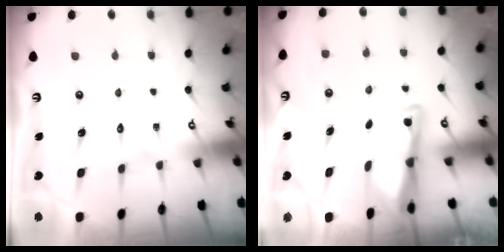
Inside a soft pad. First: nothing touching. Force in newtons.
{"total": 3.1, "press": 3.1, "slide": 0.3}